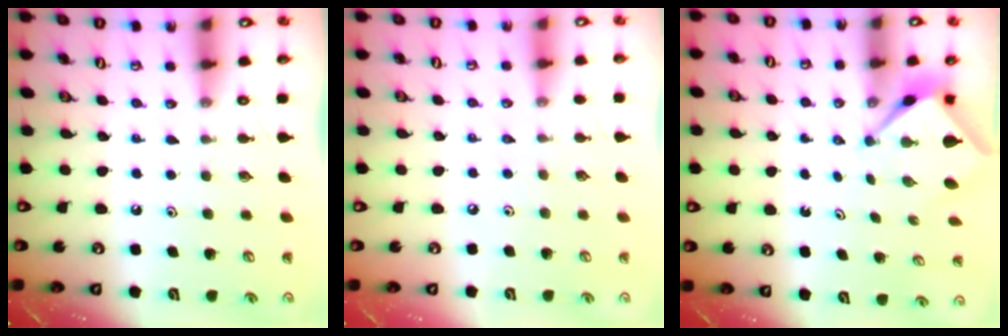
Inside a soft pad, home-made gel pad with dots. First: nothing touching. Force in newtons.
{"total": 1.5, "press": 1.5, "slide": 0.4}
{"total": 2.6, "press": 2.6, "slide": 0.1}